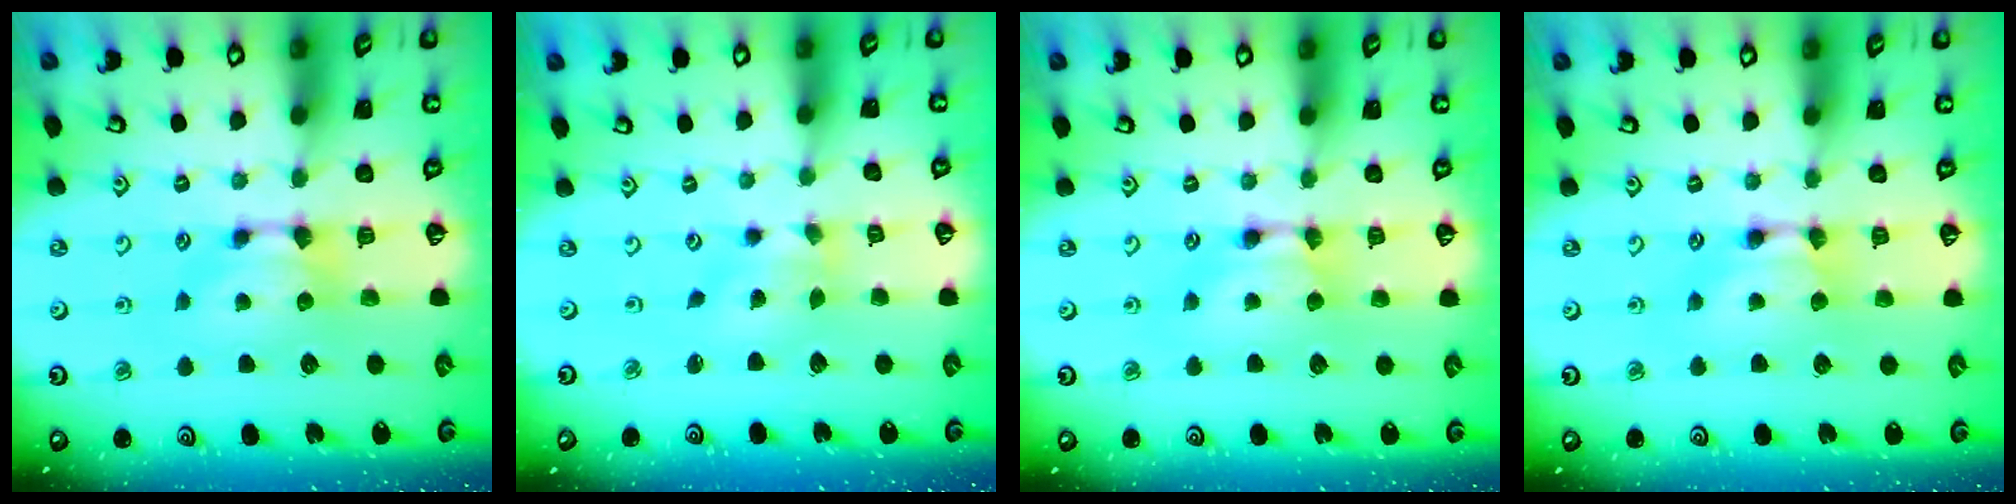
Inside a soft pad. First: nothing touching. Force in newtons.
{"total": 1.3, "press": 0.1, "slide": 1.3}
{"total": 1.8, "press": 1.8, "slide": 0.1}
{"total": 1.5, "press": 1.5, "slide": 0.2}